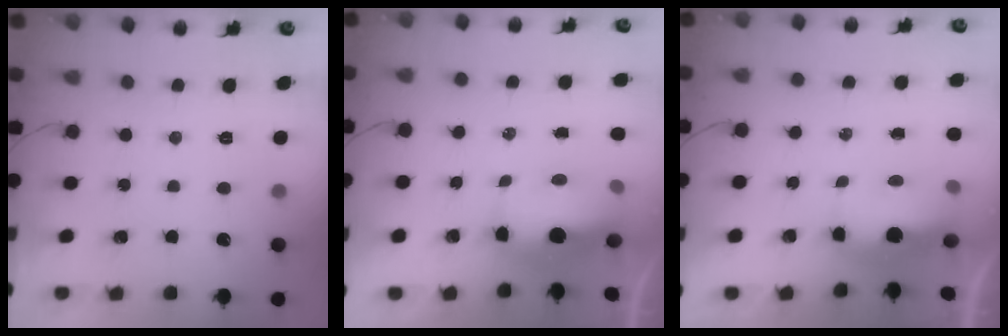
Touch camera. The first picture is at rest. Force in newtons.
{"total": 9.7, "press": 9.5, "slide": 1.9}
{"total": 7.1, "press": 6.5, "slide": 2.7}